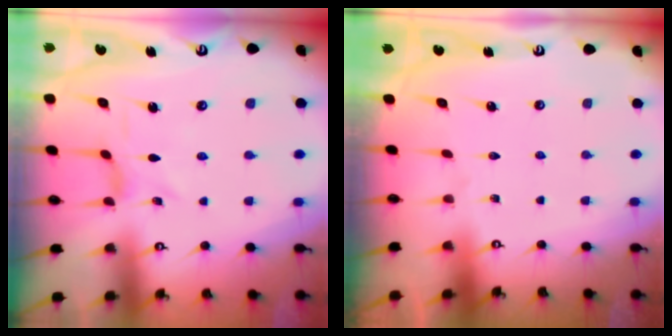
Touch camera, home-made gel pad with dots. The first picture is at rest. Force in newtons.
{"total": 0.0}